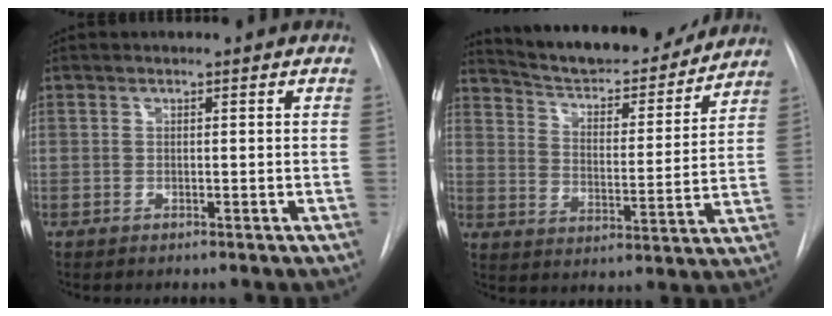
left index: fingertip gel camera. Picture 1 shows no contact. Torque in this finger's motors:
{"motor_torque": [0.01, -0.81, 0.41, 0.08]}